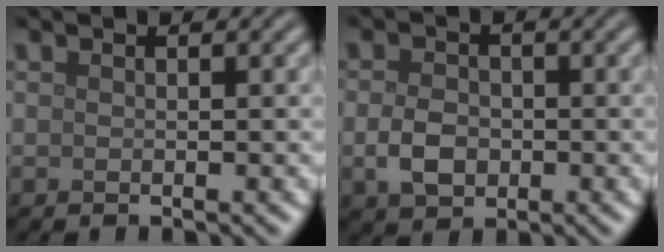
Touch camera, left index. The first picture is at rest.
{"total": 3.1, "force": [-0.7, 2.3, 2.0], "torque": [-0.039, -0.002, -0.017]}